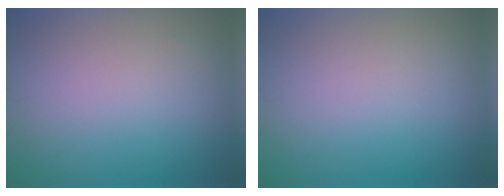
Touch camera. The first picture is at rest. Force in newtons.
{"total": 0.0}